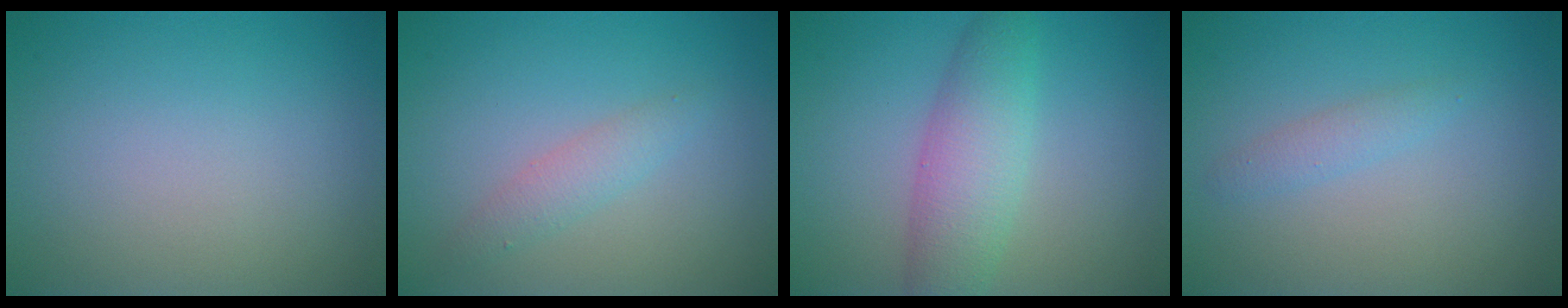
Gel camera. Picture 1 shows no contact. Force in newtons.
{"total": 1.8, "press": 1.8, "slide": 0.1}
{"total": 4.6, "press": 4.6, "slide": 0.1}
{"total": 1.3, "press": 1.3, "slide": 0.0}